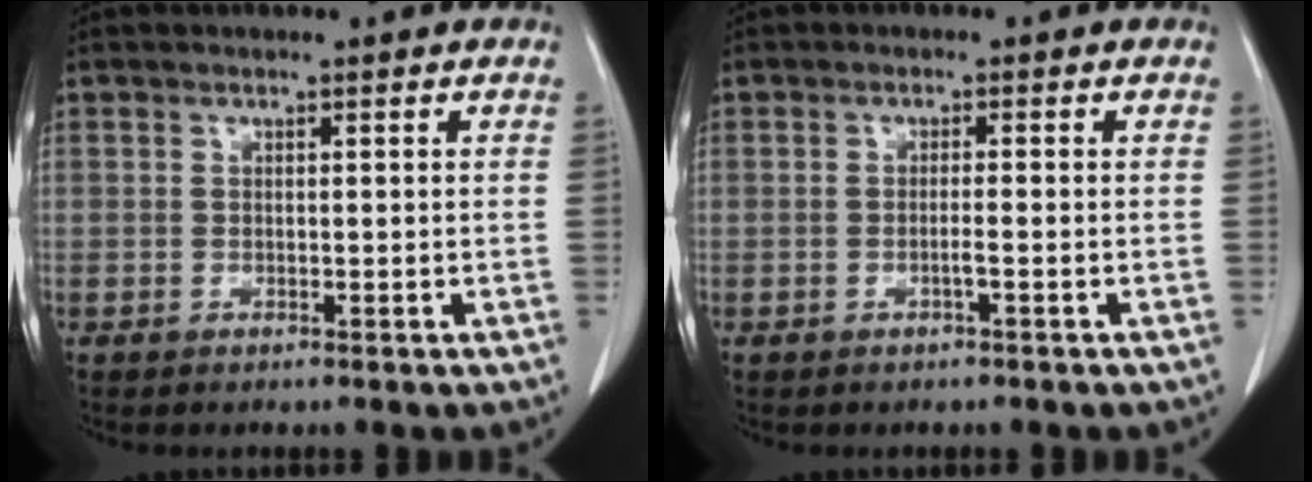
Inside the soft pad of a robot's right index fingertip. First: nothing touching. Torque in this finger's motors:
{"motor_torque": [-0.09, 0.02, -0.02, -0.01]}